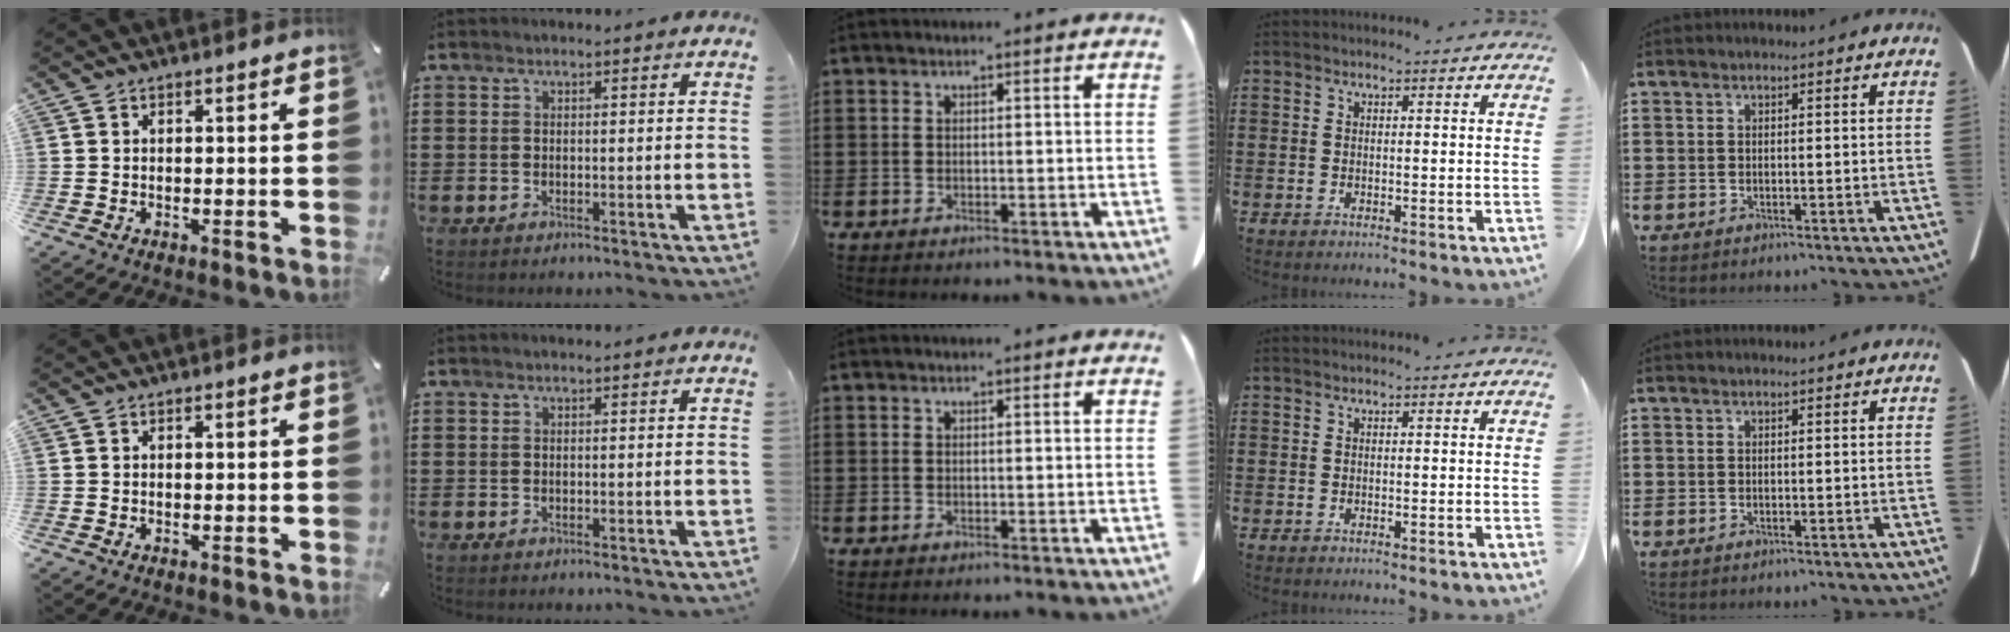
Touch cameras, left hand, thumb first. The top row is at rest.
{}